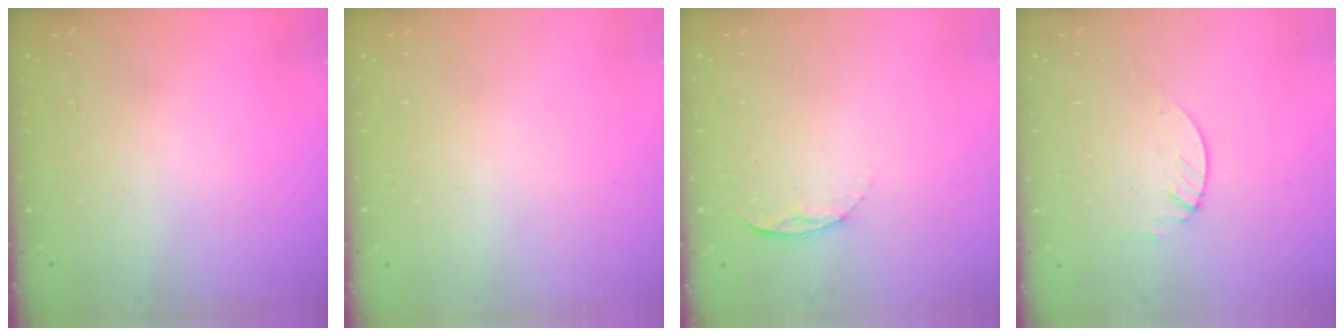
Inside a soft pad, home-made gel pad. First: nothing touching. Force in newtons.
{"total": 0.0}
{"total": 5.2, "press": 5.2, "slide": 0.6}
{"total": 2.1, "press": 2.1, "slide": 0.2}